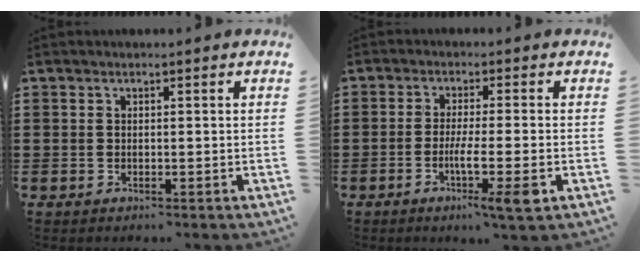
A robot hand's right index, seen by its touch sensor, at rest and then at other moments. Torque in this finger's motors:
{"motor_torque": [1.08, 1.05, 0.37, 0.13]}